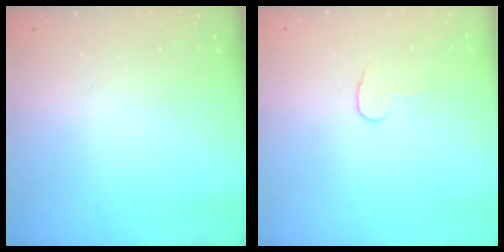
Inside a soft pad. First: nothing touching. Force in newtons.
{"total": 5.6, "press": 5.6, "slide": 0.5}